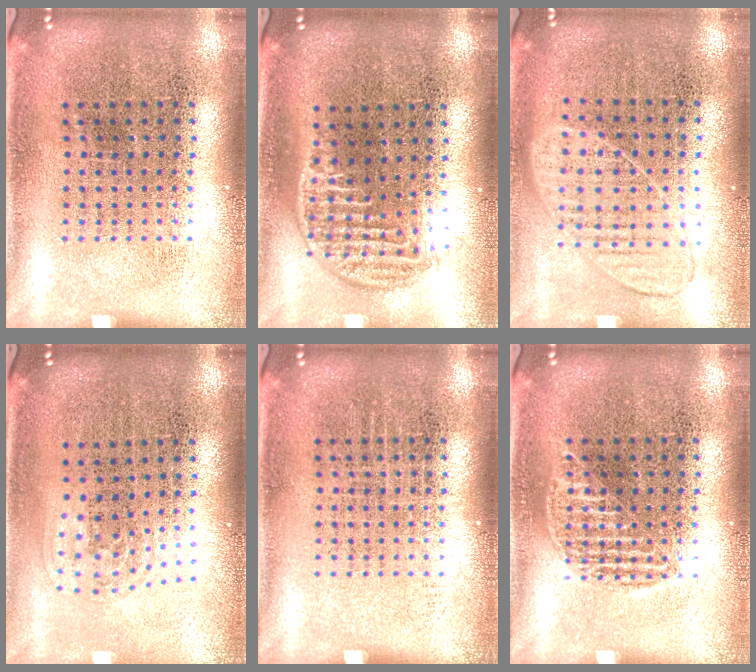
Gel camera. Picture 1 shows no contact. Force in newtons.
{"total": 1.3, "press": 1.1, "slide": 0.7}
{"total": 0.9, "press": 0.8, "slide": 0.3}
{"total": 0.9, "press": 0.7, "slide": 0.6}
{"total": 0.0}
{"total": 1.2, "press": 1.2, "slide": 0.2}